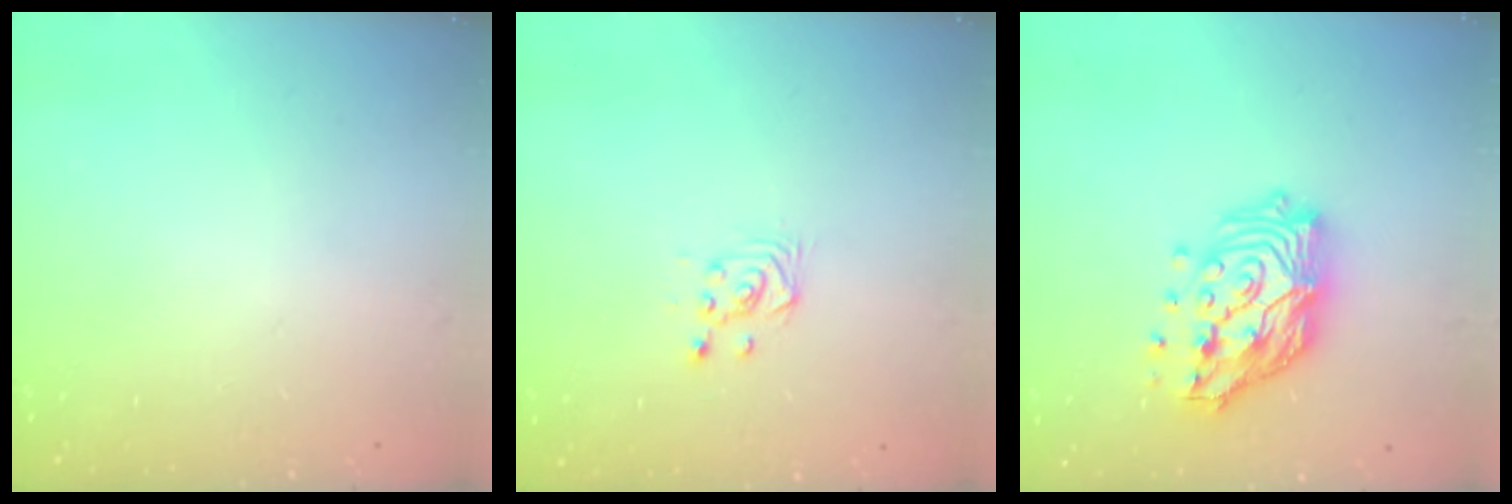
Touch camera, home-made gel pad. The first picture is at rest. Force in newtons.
{"total": 3.6, "press": 3.6, "slide": 0.3}
{"total": 17.9, "press": 17.8, "slide": 1.7}